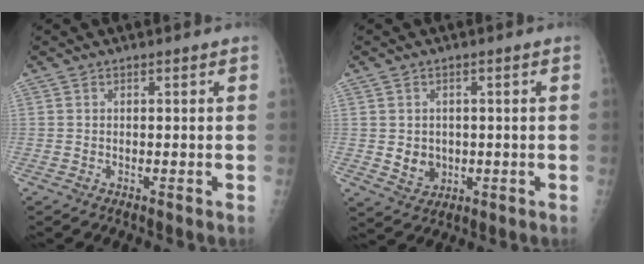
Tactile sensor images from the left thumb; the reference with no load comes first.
{"total": 5.1, "force": [-0.2, 4.3, 2.6], "torque": [-0.022, -0.002, 0.010]}